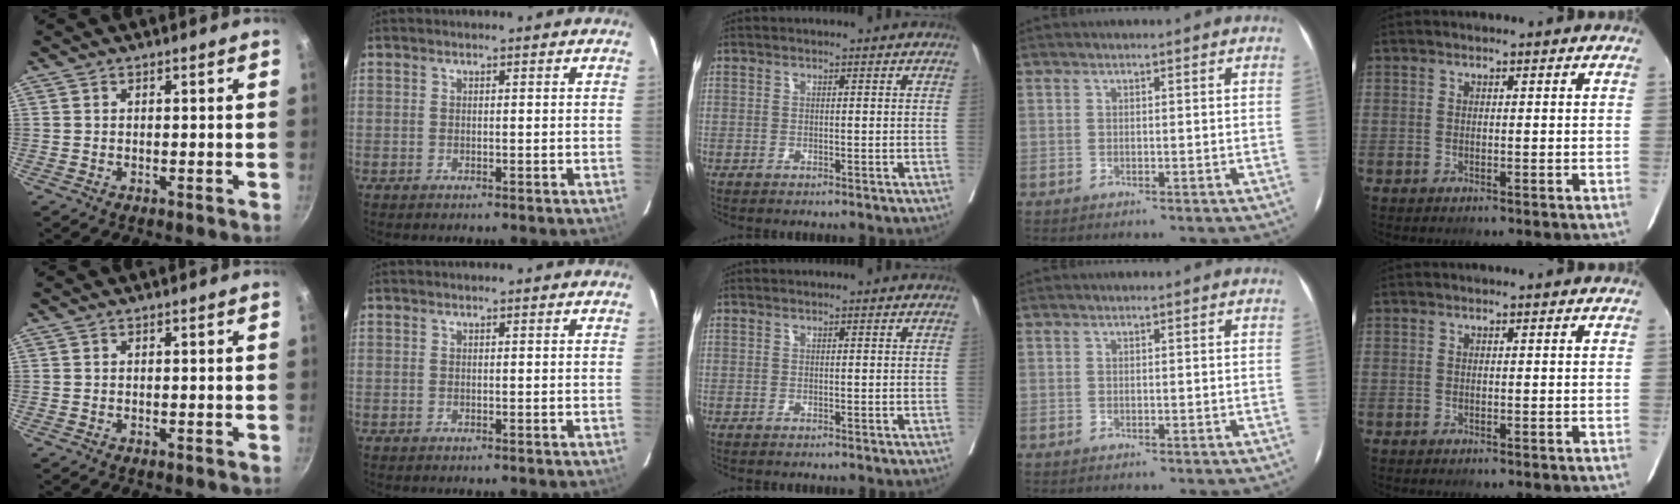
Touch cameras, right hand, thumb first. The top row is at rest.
{}